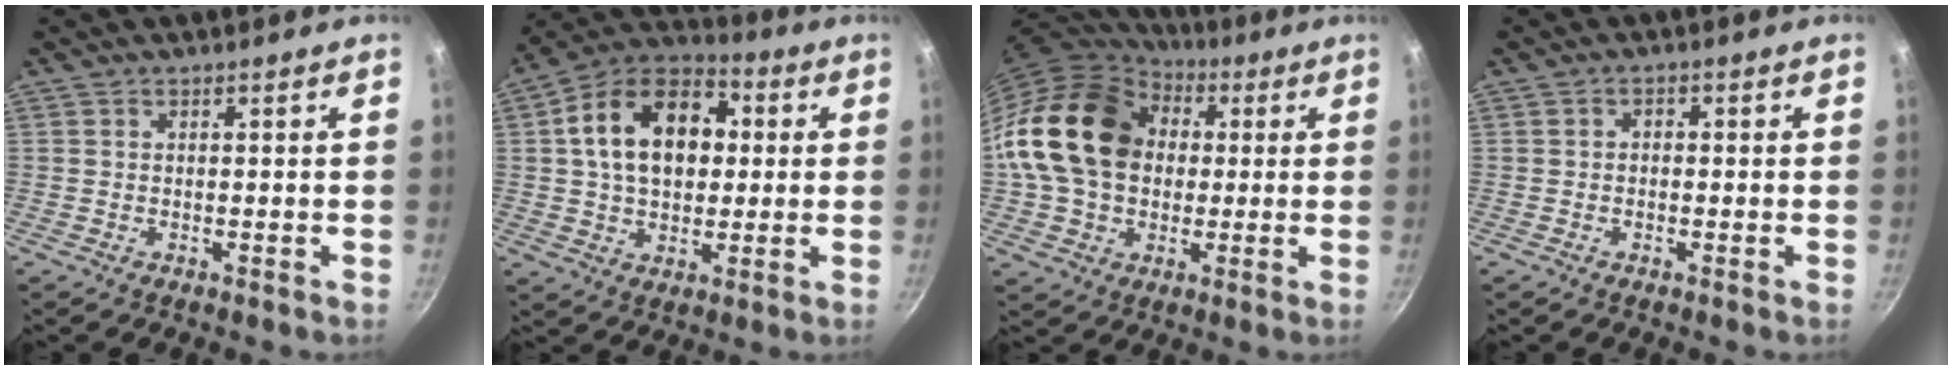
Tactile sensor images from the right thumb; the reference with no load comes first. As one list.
[{"total": 17.9, "force": [2.8, 12.3, 12.7], "torque": [-0.180, 0.027, 0.031]}, {"total": 20.6, "force": [2.8, 15.9, 12.8], "torque": [-0.211, 0.031, 0.044]}, {"total": 1.1, "force": [-0.4, 0.9, 0.5], "torque": [-0.008, 0.007, -0.007]}]